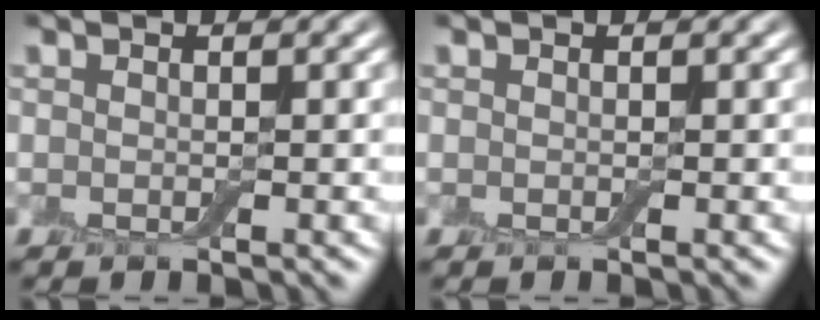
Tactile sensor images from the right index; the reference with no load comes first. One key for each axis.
{"total": 0.0}